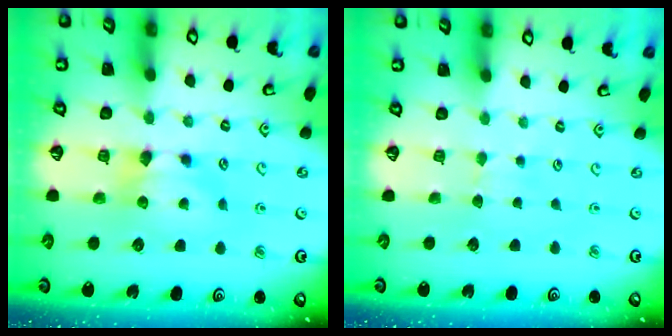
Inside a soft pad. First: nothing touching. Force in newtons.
{"total": 2.7, "press": 2.7, "slide": 0.4}